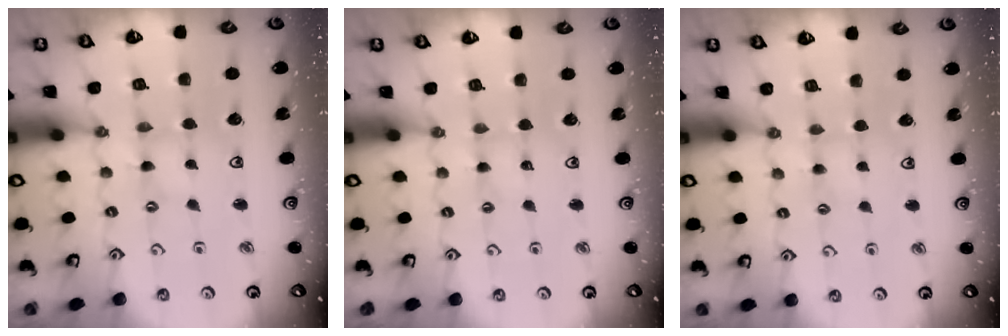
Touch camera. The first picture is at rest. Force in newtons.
{"total": 0.0}
{"total": 2.1, "press": 2.1, "slide": 0.4}